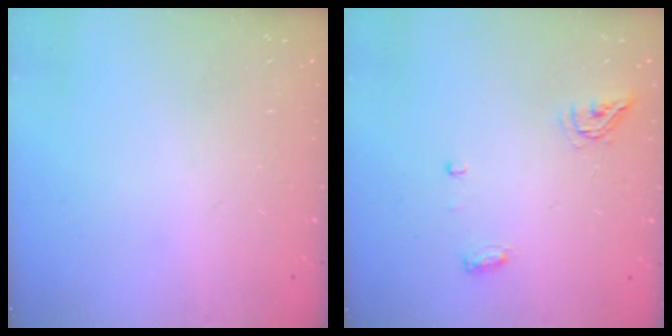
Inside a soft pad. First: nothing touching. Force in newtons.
{"total": 5.8, "press": 5.7, "slide": 0.9}